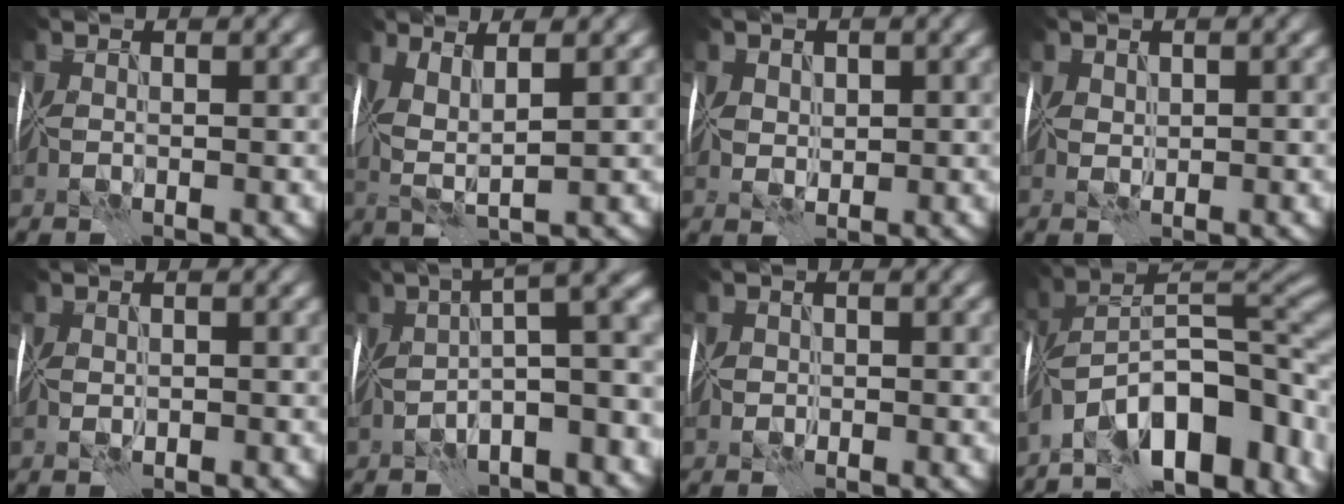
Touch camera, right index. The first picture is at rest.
{"total": 4.0, "force": [1.5, 1.2, 3.5], "torque": [-0.080, 0.000, 0.029]}
{"total": 1.9, "force": [0.9, 1.4, 0.9], "torque": [-0.019, 0.002, 0.015]}
{"total": 1.0, "force": [0.7, 0.6, 0.3], "torque": [-0.005, 0.003, 0.015]}
{"total": 1.0, "force": [-0.1, 0.8, 0.7], "torque": [-0.012, -0.002, -0.001]}
{"total": 9.3, "force": [-0.7, 3.0, 8.8], "torque": [-0.097, 0.030, -0.012]}
{"total": 0.9, "force": [-0.2, 0.9, 0.2], "torque": [0.001, 0.003, -0.007]}
{"total": 16.0, "force": [-7.4, 7.4, 12.0], "torque": [-0.181, 0.017, -0.125]}